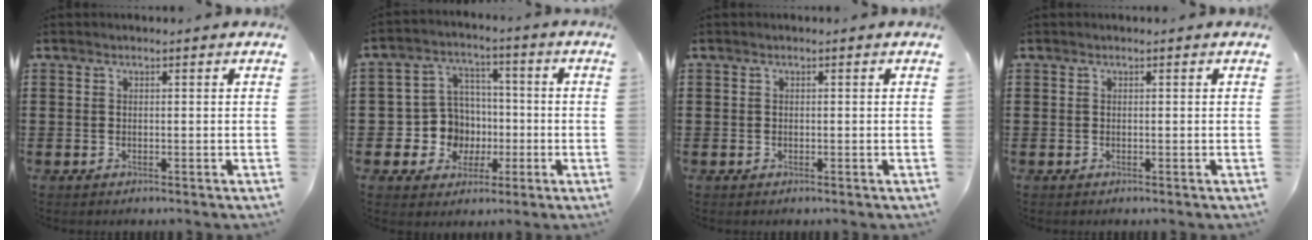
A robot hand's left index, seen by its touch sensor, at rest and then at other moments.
{"total": 8.7, "force": [-1.0, 8.3, 2.4], "torque": [-0.080, 0.011, -0.011]}
{"total": 0.0}
{"total": 0.0}